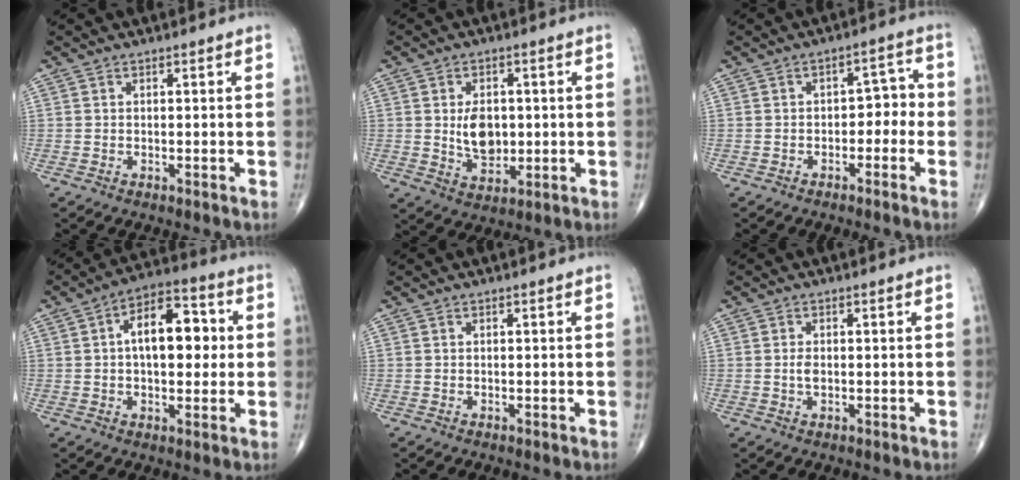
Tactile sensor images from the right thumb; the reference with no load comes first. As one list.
[{"total": 7.4, "force": [0.4, 4.9, 5.5], "torque": [-0.073, -0.009, 0.015]}, {"total": 4.7, "force": [-1.4, 3.1, 3.3], "torque": [-0.016, 0.031, -0.028]}, {"total": 13.0, "force": [1.5, 7.1, 10.8], "torque": [-0.133, 0.021, 0.015]}, {"total": 0.0}, {"total": 1.5, "force": [-0.1, 0.8, 1.3], "torque": [-0.022, 0.000, -0.002]}]